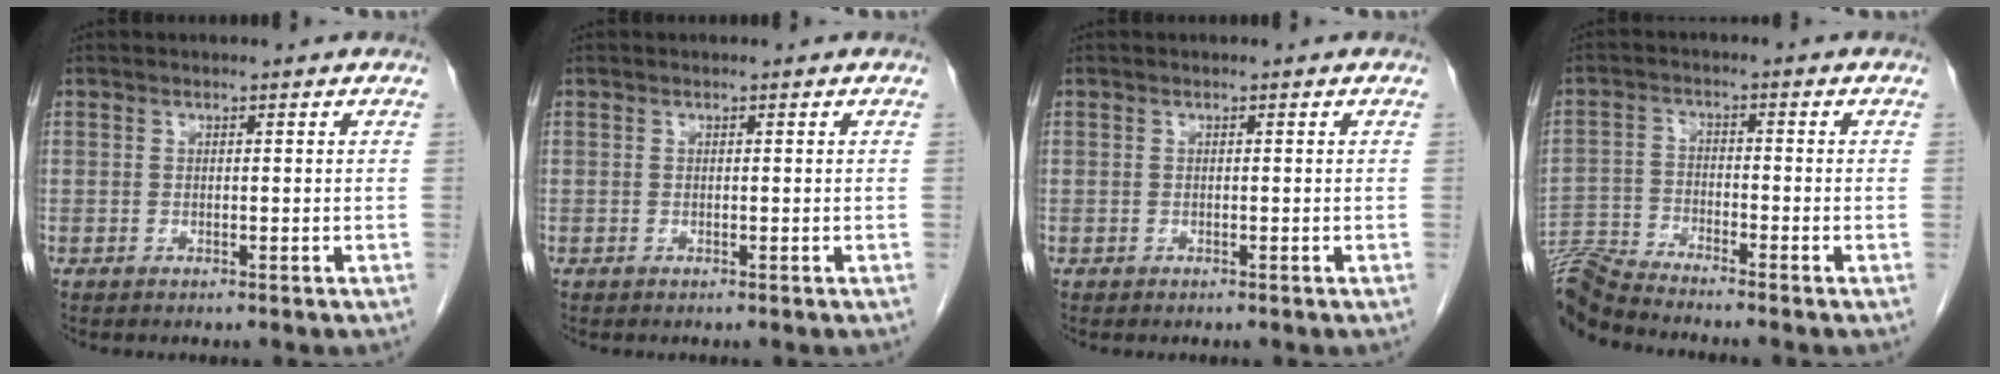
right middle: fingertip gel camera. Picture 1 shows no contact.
{"total": 0.0}
{"total": 0.0}
{"total": 8.5, "force": [-8.2, -1.6, 1.5], "torque": [-0.038, -0.008, -0.158]}